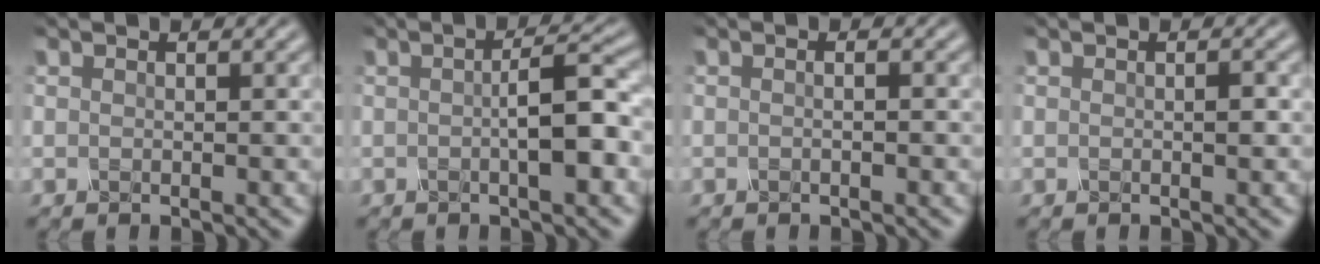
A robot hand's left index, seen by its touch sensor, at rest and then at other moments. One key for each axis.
{"total": 3.9, "fx": -0.4, "fy": 0.7, "fz": 3.8, "tx": -0.061, "ty": 0.009, "tz": -0.009}
{"total": 1.1, "fx": -0.1, "fy": 0.4, "fz": 1.0, "tx": -0.007, "ty": -0.012, "tz": -0.011}
{"total": 0.7, "fx": -0.2, "fy": 0.1, "fz": 0.6, "tx": -0.012, "ty": 0.001, "tz": -0.003}